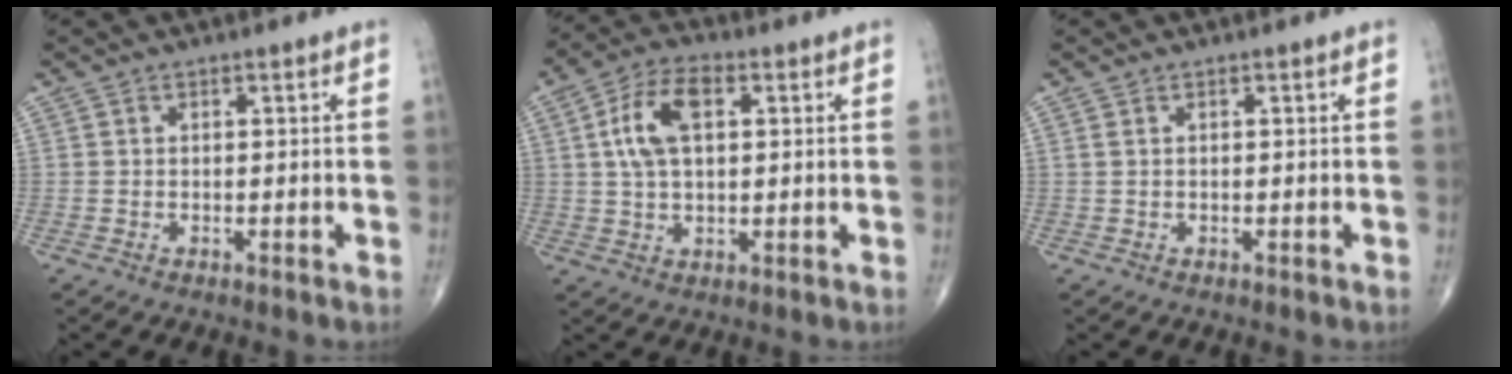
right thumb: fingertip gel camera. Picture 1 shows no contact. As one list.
[{"total": 10.2, "force": [2.3, 5.6, 8.3], "torque": [-0.153, 0.014, 0.039]}, {"total": 0.7, "force": [0.3, 0.4, 0.5], "torque": [-0.010, 0.004, 0.007]}]